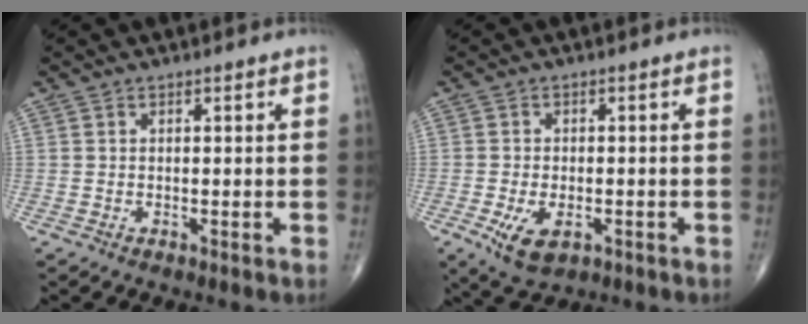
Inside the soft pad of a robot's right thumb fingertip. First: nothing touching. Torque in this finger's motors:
{"motor_torque": [0.03, 0.25, 0.30, 0.18, 0.06]}